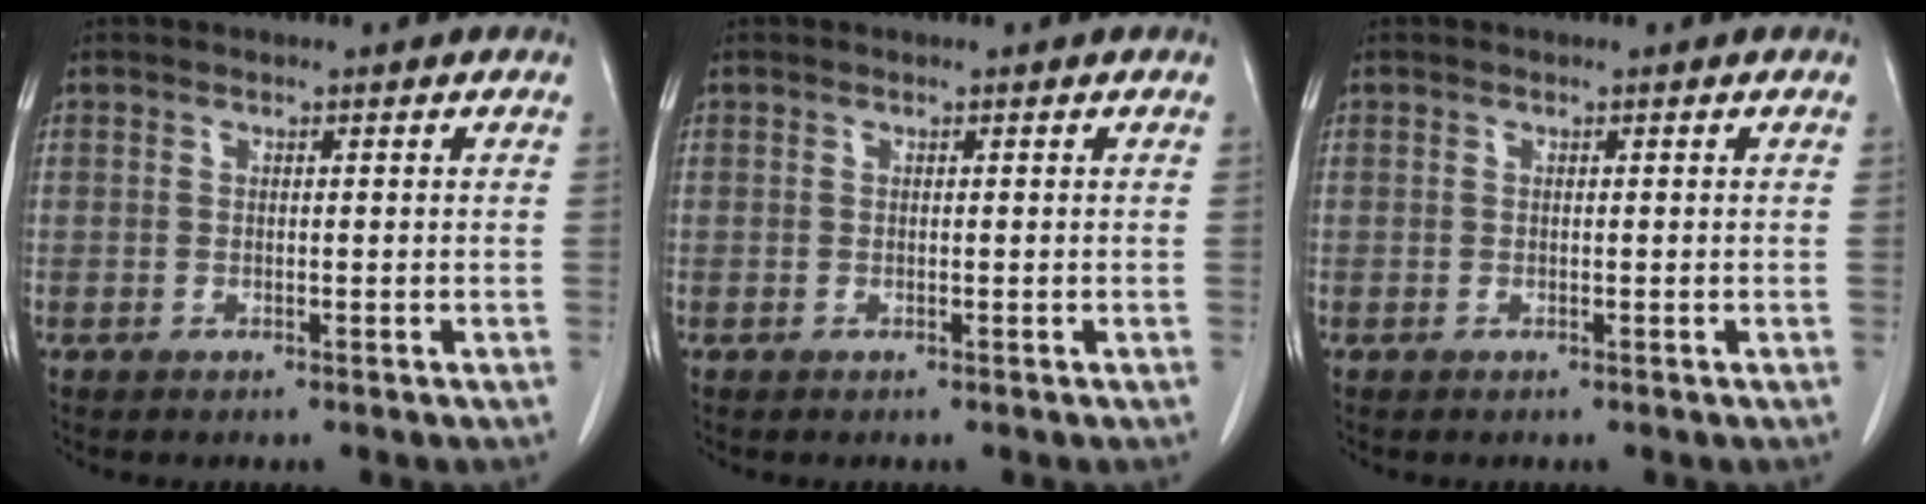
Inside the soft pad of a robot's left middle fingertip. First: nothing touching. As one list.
[{"total": 0.0}, {"total": 0.0}]